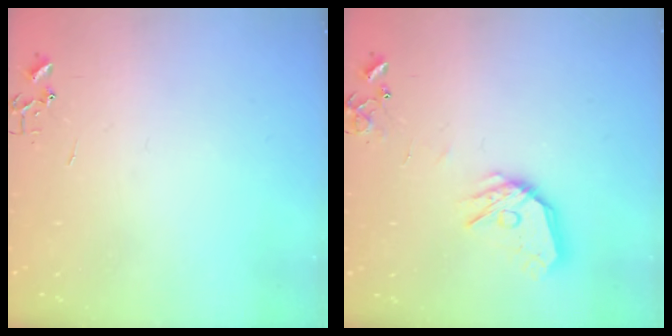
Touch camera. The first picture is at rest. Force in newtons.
{"total": 12.5, "press": 12.4, "slide": 0.9}